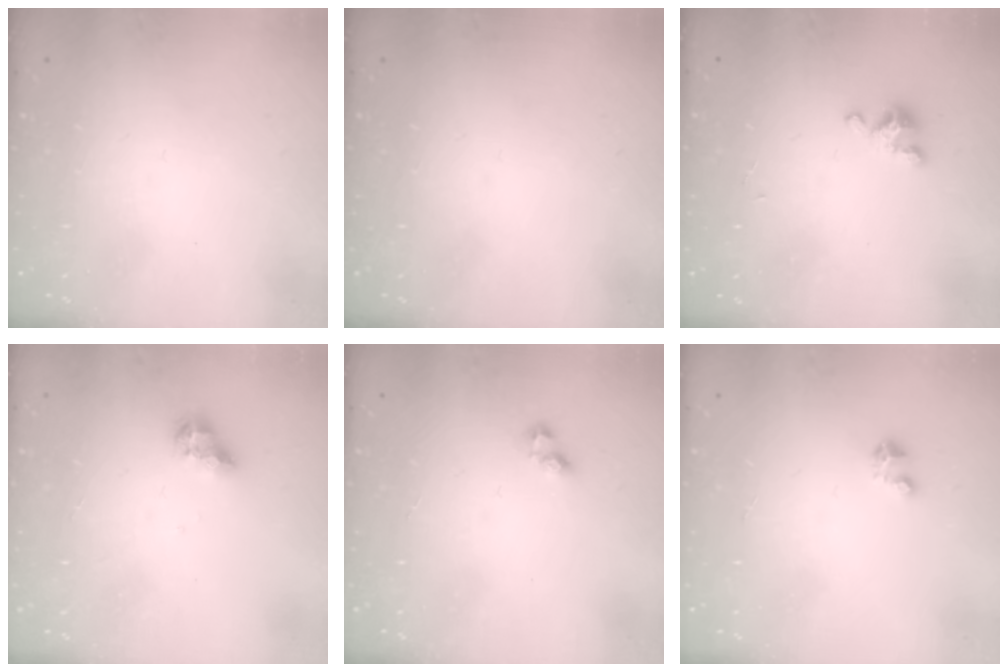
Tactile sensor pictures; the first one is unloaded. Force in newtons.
{"total": 0.0}
{"total": 2.3, "press": 2.2, "slide": 0.4}
{"total": 8.1, "press": 8.1, "slide": 1.0}
{"total": 2.9, "press": 2.6, "slide": 1.3}
{"total": 2.1, "press": 2.1, "slide": 0.1}